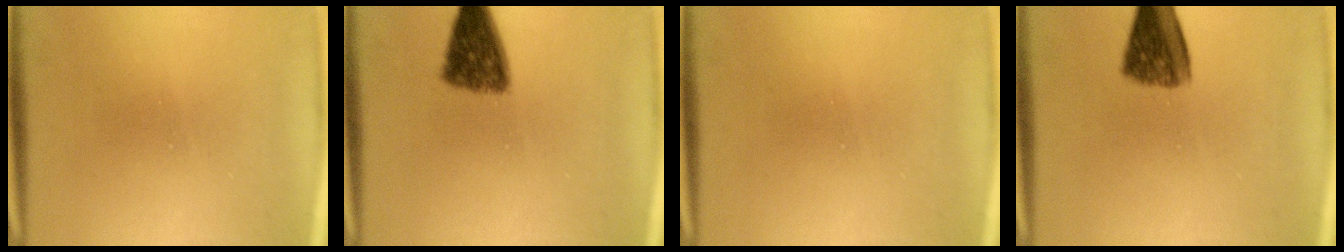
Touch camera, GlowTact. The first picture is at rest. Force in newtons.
{"total": 7.2}
{"total": 0.0}
{"total": 7.3}